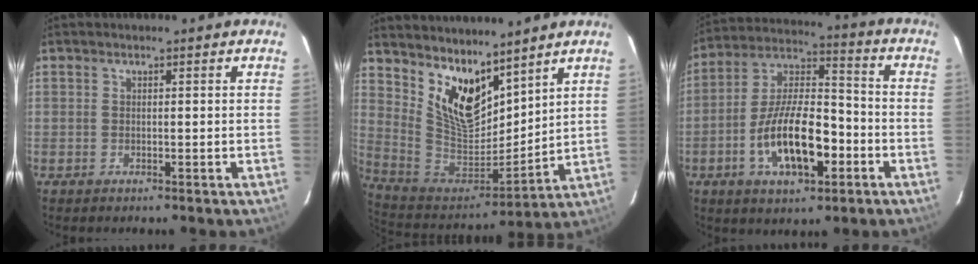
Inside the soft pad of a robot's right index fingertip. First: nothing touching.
{"total": 15.0, "force": [10.3, 6.9, 8.4], "torque": [-0.164, -0.011, 0.208]}
{"total": 16.1, "force": [-5.7, 6.8, 13.5], "torque": [-0.257, 0.008, -0.096]}